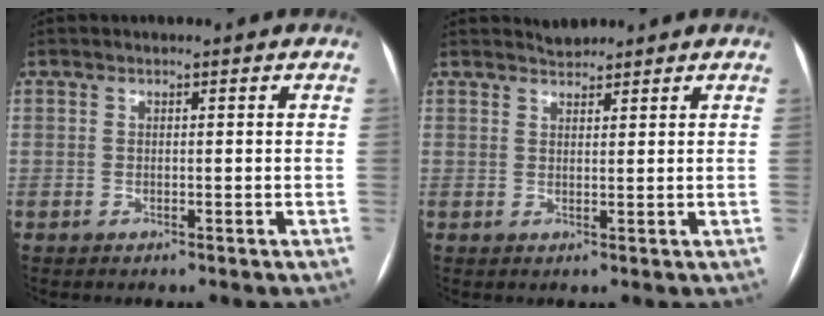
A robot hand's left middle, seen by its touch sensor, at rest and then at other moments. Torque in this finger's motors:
{"motor_torque": [0.06, -0.04, -0.03, -0.01]}